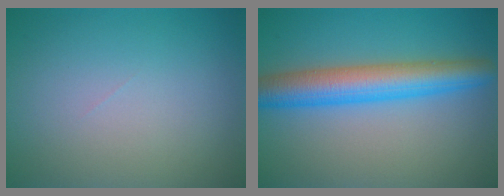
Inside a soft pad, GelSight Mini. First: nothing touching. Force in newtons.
{"total": 6.5, "press": 6.5, "slide": 0.1}